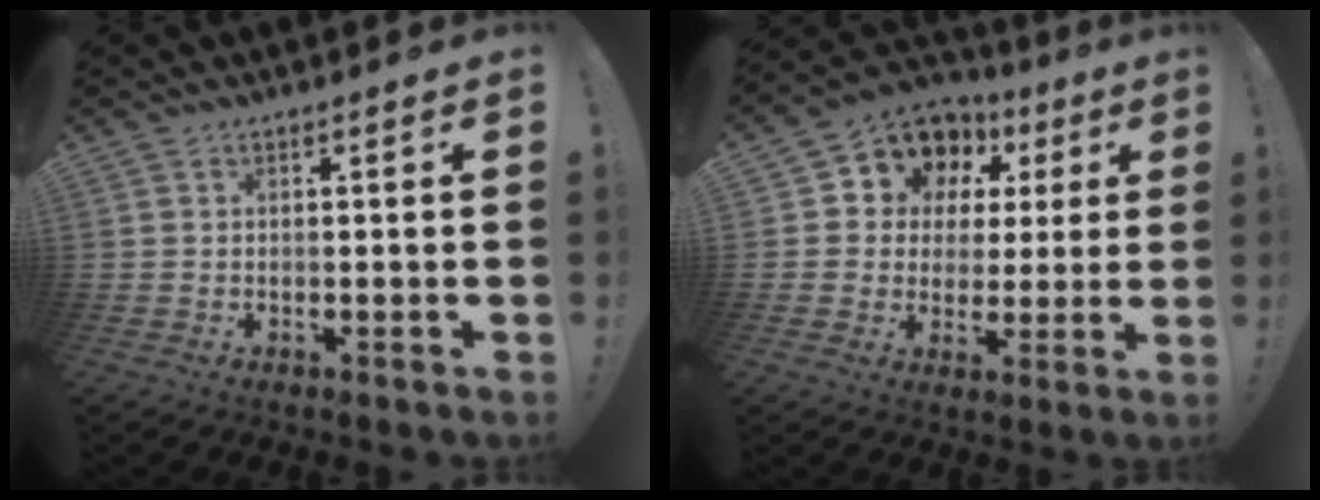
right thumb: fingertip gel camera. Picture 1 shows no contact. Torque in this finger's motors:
{"motor_torque": [-0.10, 0.49, 0.28, -0.21, 0.01]}